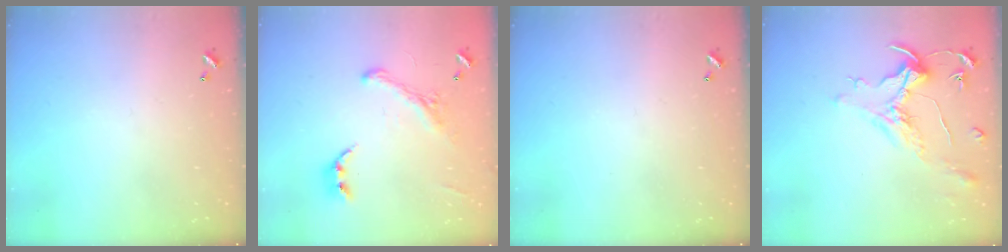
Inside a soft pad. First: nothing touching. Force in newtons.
{"total": 2.9, "press": 2.6, "slide": 1.2}
{"total": 0.0}
{"total": 1.5, "press": 1.3, "slide": 0.7}